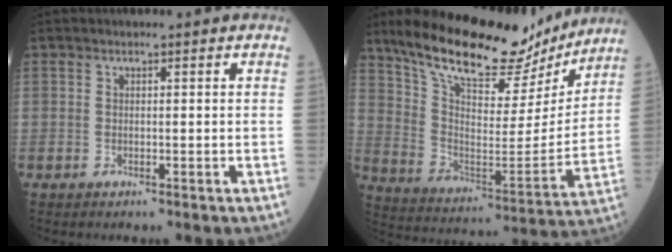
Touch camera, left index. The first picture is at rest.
{"total": 23.0, "force": [19.3, 6.6, 10.6], "torque": [-0.177, -0.011, 0.301]}